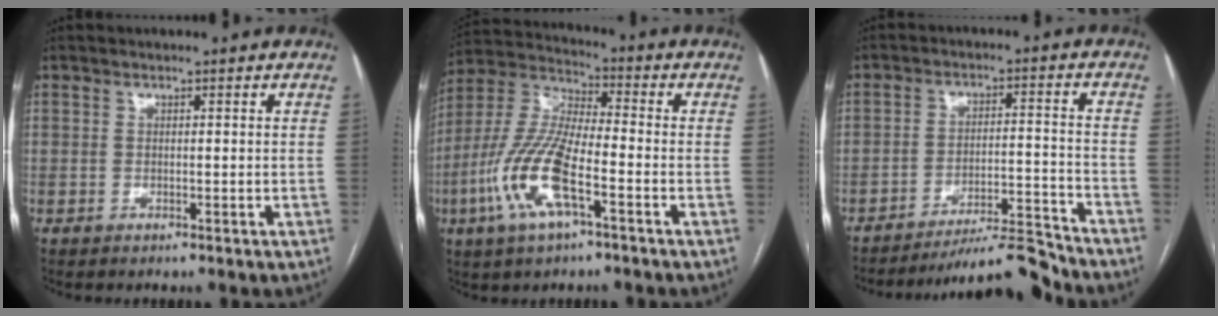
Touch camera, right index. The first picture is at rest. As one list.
[{"total": 14.0, "force": [-5.3, 3.7, 12.4], "torque": [-0.276, -0.005, -0.103]}, {"total": 10.3, "force": [-10.0, -1.0, 2.1], "torque": [-0.021, 0.013, -0.167]}]